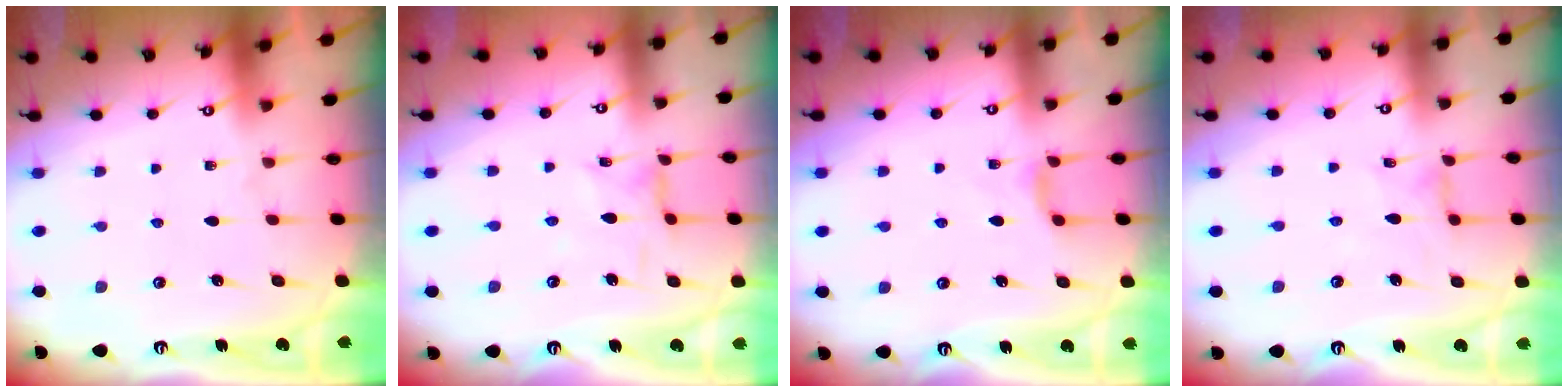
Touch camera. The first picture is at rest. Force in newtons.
{"total": 1.7, "press": 1.6, "slide": 0.4}
{"total": 4.7, "press": 4.7, "slide": 0.6}
{"total": 0.8, "press": 0.7, "slide": 0.3}